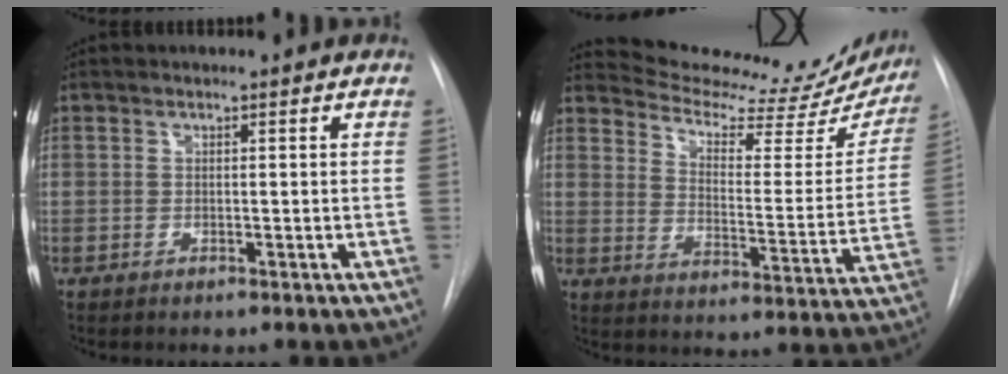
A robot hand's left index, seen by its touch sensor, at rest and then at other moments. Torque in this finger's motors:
{"motor_torque": [0.71, -1.42, -0.13, -0.02]}